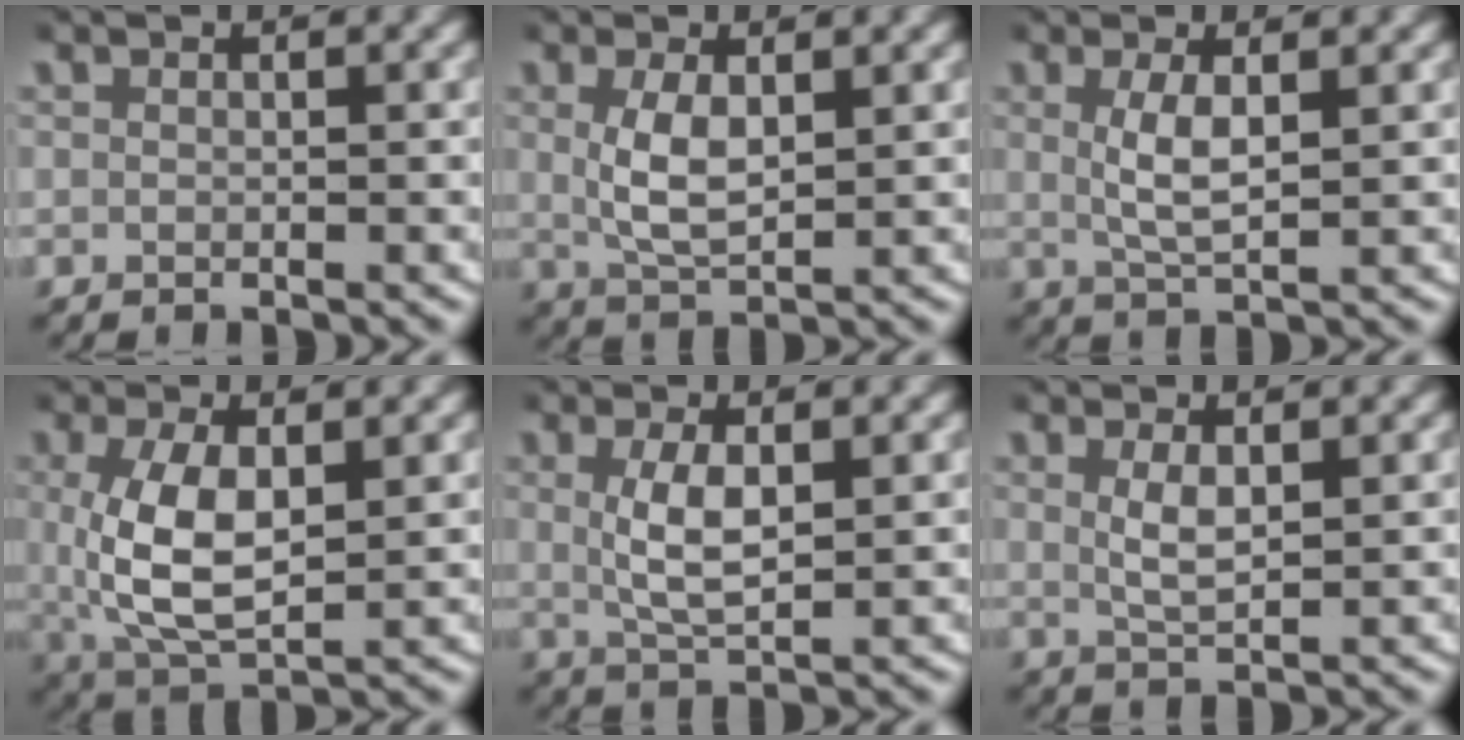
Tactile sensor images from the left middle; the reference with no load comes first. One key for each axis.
{"total": 3.5, "fx": 0.6, "fy": 1.6, "fz": 3.1, "tx": -0.068, "ty": -0.008, "tz": 0.020}
{"total": 3.0, "fx": 0.6, "fy": 0.6, "fz": 2.8, "tx": -0.061, "ty": -0.008, "tz": 0.019}
{"total": 6.5, "fx": 0.6, "fy": 3.4, "fz": 5.5, "tx": -0.118, "ty": -0.008, "tz": 0.023}
{"total": 3.4, "fx": 0.5, "fy": 1.1, "fz": 3.2, "tx": -0.068, "ty": -0.009, "tz": 0.018}
{"total": 2.3, "fx": 0.8, "fy": 0.6, "fz": 2.1, "tx": -0.048, "ty": -0.008, "tz": 0.022}